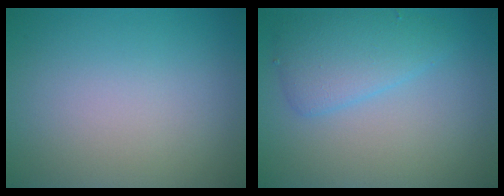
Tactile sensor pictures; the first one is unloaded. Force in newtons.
{"total": 3.5, "press": 3.5, "slide": 0.2}